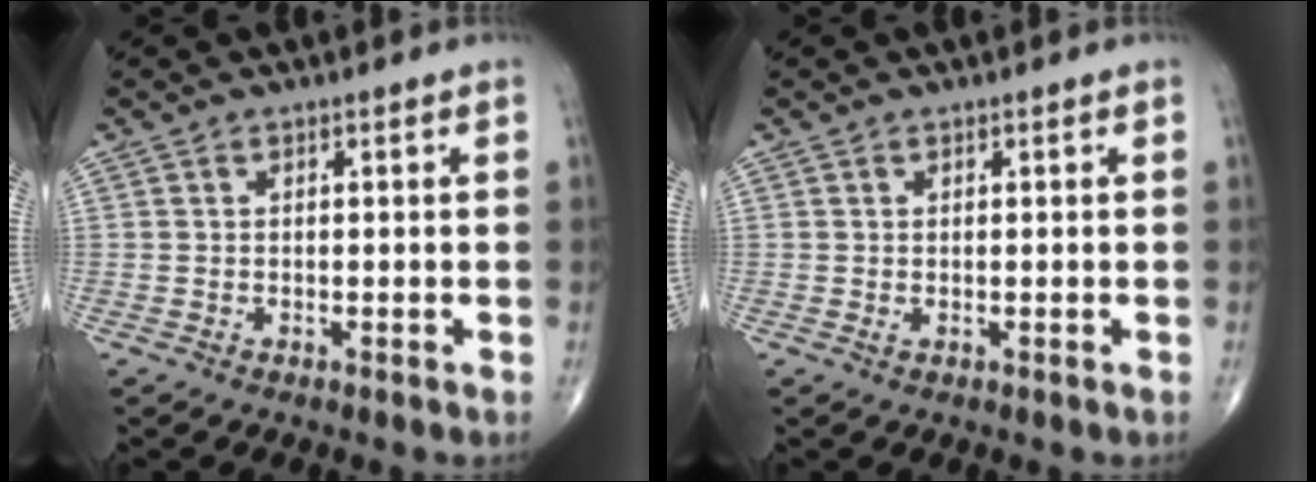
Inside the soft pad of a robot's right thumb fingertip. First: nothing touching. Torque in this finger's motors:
{"motor_torque": [-0.15, -0.01, 0.06, 0.12, 0.03]}